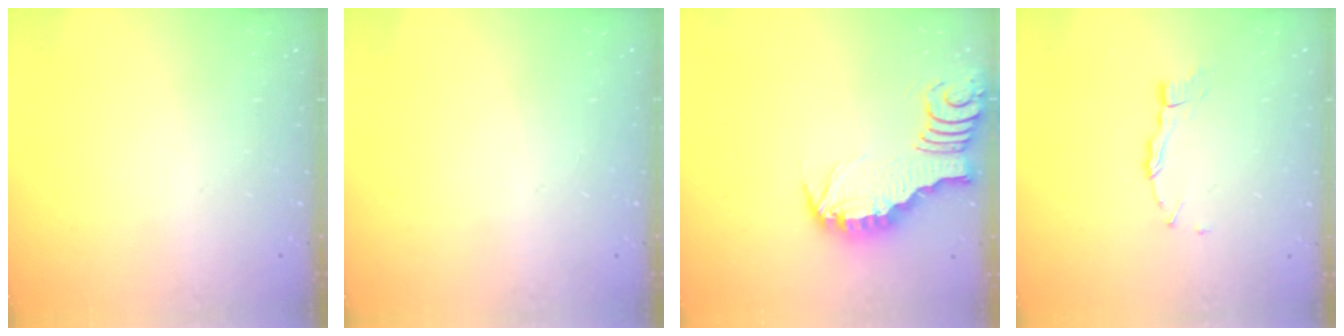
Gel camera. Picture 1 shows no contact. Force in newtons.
{"total": 0.0}
{"total": 3.2, "press": 3.1, "slide": 0.4}
{"total": 4.8, "press": 4.8, "slide": 0.4}